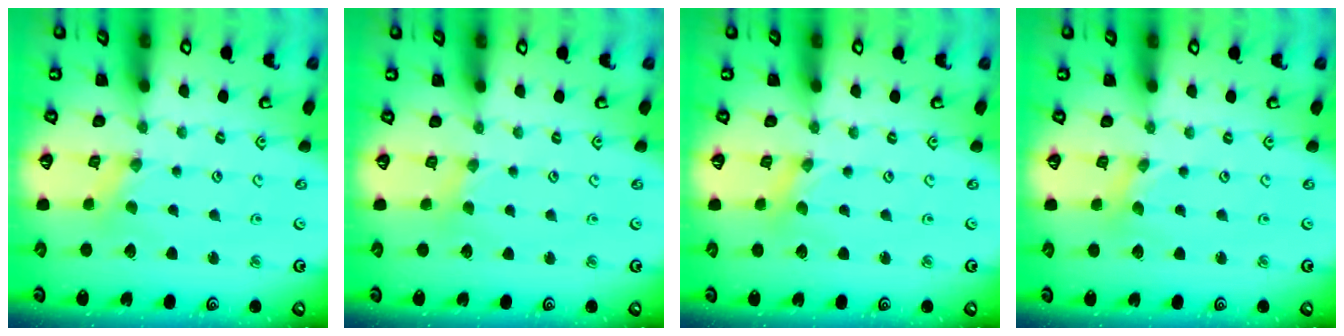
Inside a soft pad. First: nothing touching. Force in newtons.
{"total": 1.7, "press": 1.7, "slide": 0.2}
{"total": 0.0}
{"total": 0.0}